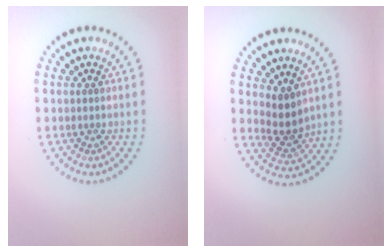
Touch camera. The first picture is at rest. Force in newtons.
{"total": 2.7, "press": 2.1, "slide": 1.6}